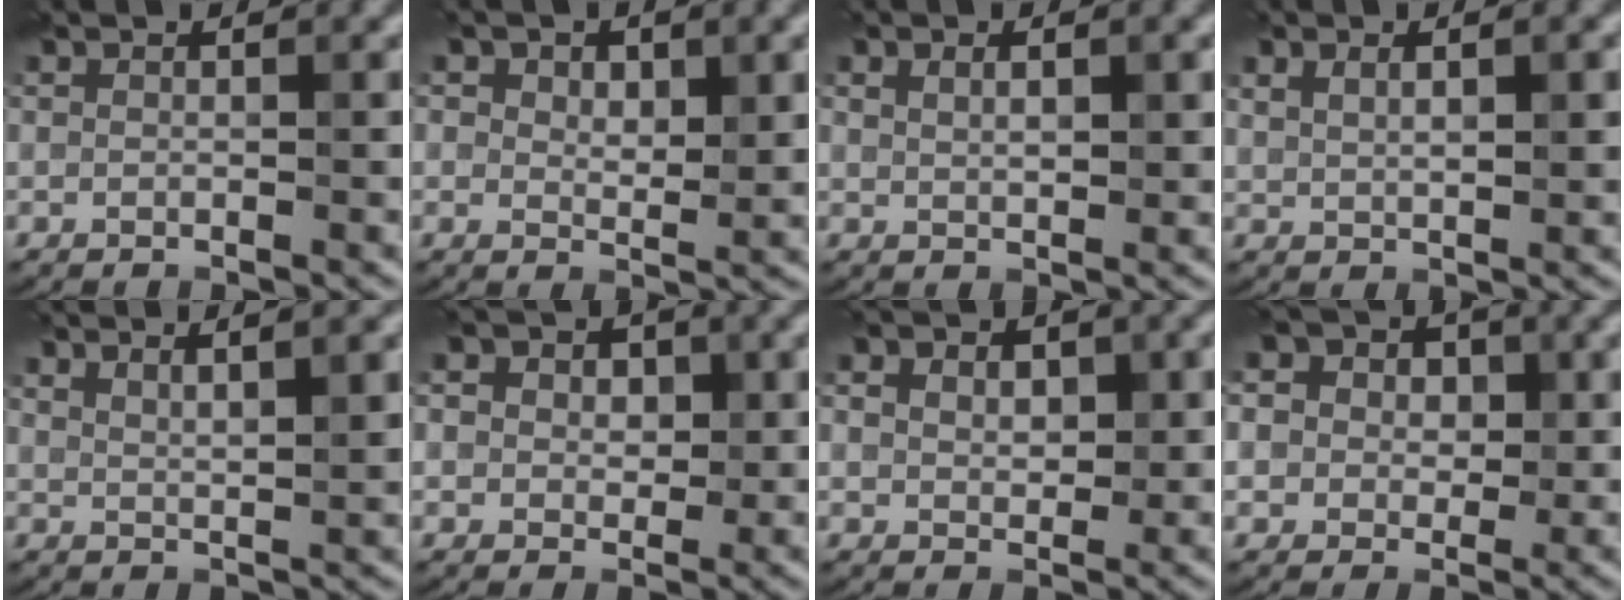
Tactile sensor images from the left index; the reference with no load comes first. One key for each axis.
{"total": 4.7, "fx": 1.8, "fy": 2.6, "fz": 3.4, "tx": -0.049, "ty": -0.006, "tz": 0.027}
{"total": 2.3, "fx": 0.8, "fy": 1.0, "fz": 1.8, "tx": -0.032, "ty": -0.002, "tz": 0.017}
{"total": 3.1, "fx": 1.1, "fy": 1.2, "fz": 2.7, "tx": -0.051, "ty": 0.002, "tz": 0.024}
{"total": 4.1, "fx": 2.2, "fy": 0.9, "fz": 3.3, "tx": -0.035, "ty": 0.005, "tz": 0.035}
{"total": 8.0, "fx": 3.3, "fy": 6.0, "fz": 4.3, "tx": -0.056, "ty": 0.032, "tz": 0.011}
{"total": 5.3, "fx": 2.0, "fy": 3.6, "fz": 3.3, "tx": -0.046, "ty": 0.020, "tz": 0.011}
{"total": 11.4, "fx": 4.5, "fy": 9.1, "fz": 5.0, "tx": -0.110, "ty": 0.029, "tz": 0.050}